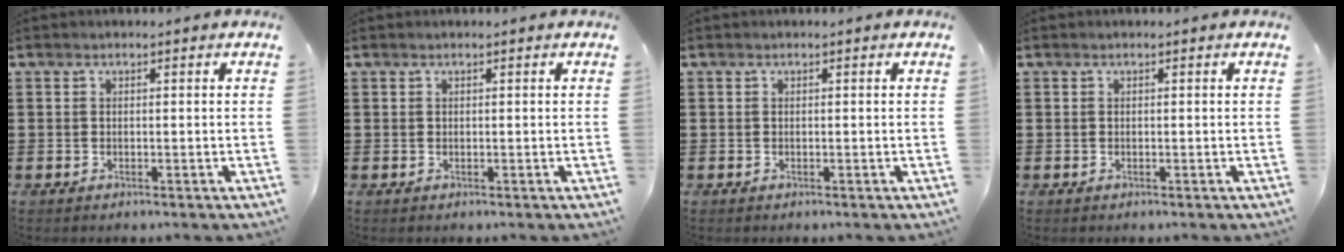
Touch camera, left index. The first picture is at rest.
{"total": 0.0}
{"total": 0.0}
{"total": 0.0}